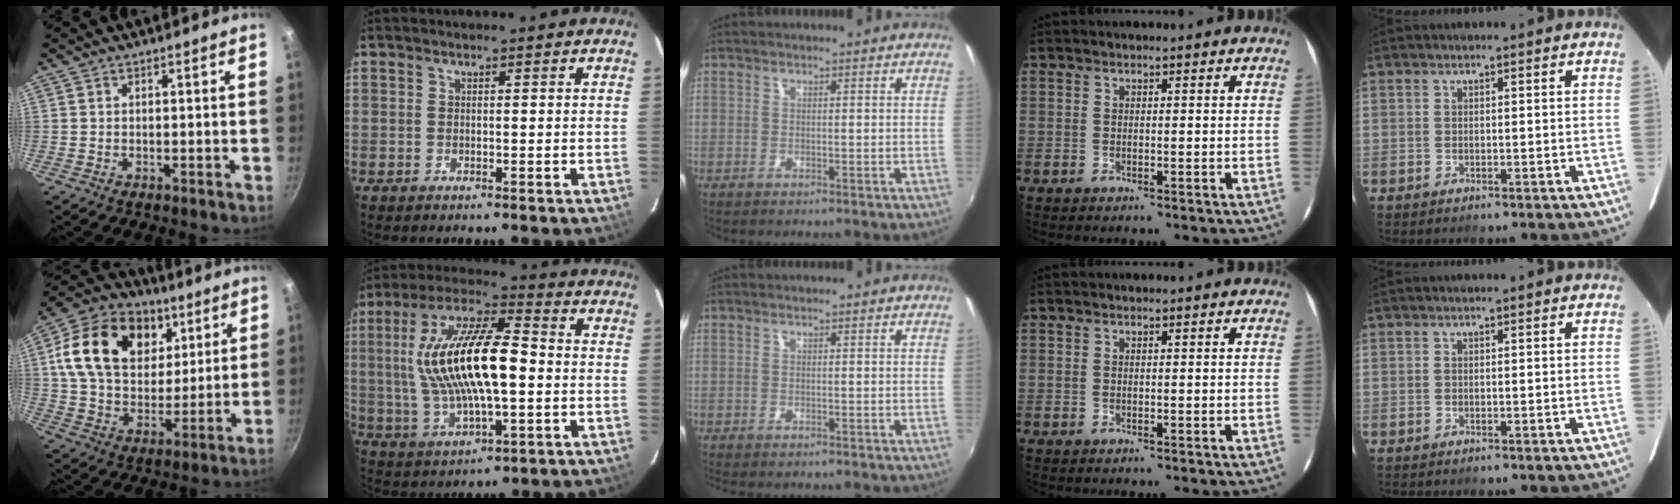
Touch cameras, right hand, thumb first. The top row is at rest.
{"thumb": {"total": 23.1, "force": [8.0, 16.3, 14.2], "torque": [-0.232, -0.009, 0.132]}, "index": {"total": 19.7, "force": [0.5, 6.8, 18.5], "torque": [-0.361, 0.013, 0.011]}, "middle": {"total": 1.0, "force": [-0.9, 0.1, 0.5], "torque": [-0.014, -0.005, -0.013]}}